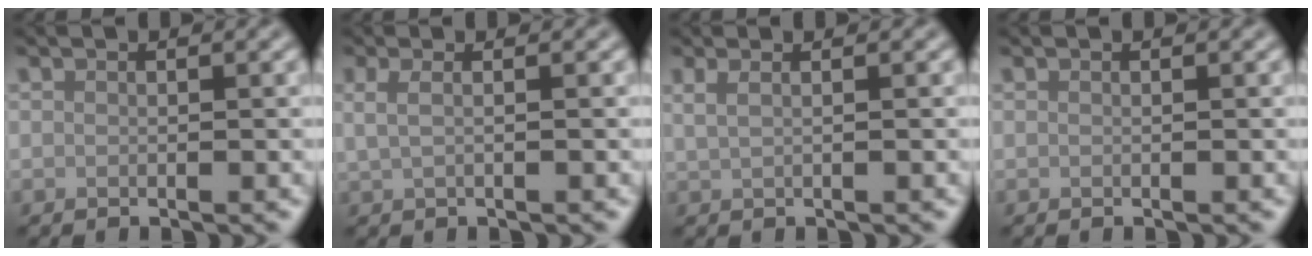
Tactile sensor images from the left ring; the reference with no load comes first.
{"total": 1.7, "force": [0.4, 0.6, 1.5], "torque": [-0.029, -0.001, 0.003]}
{"total": 2.3, "force": [1.1, 1.2, 1.7], "torque": [-0.021, 0.001, 0.001]}
{"total": 0.0}